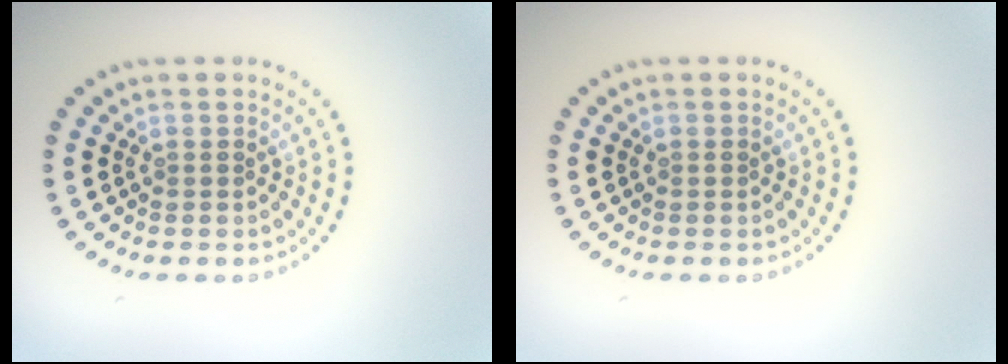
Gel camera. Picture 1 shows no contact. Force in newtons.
{"total": 0.0}